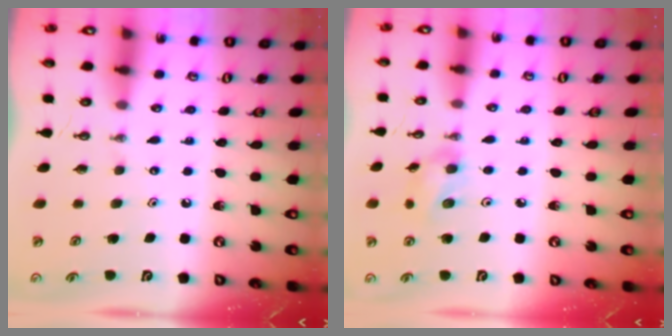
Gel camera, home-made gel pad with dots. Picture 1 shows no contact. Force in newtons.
{"total": 7.8, "press": 7.3, "slide": 2.8}